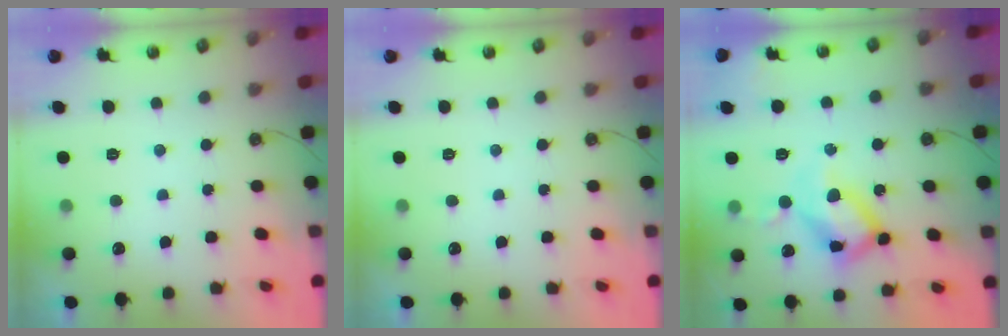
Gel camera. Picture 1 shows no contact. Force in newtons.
{"total": 0.0}
{"total": 20.3, "press": 20.2, "slide": 1.9}